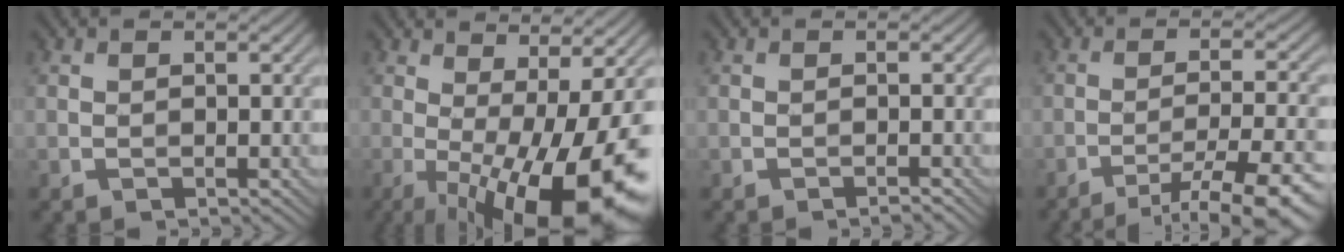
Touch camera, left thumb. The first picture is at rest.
{"total": 17.7, "force": [-4.0, 5.5, 16.3], "torque": [-0.226, -0.011, -0.051]}
{"total": 0.7, "force": [-0.6, -0.1, 0.4], "torque": [-0.005, 0.004, -0.014]}
{"total": 11.4, "force": [-7.9, 2.2, 7.9], "torque": [-0.127, 0.001, -0.106]}